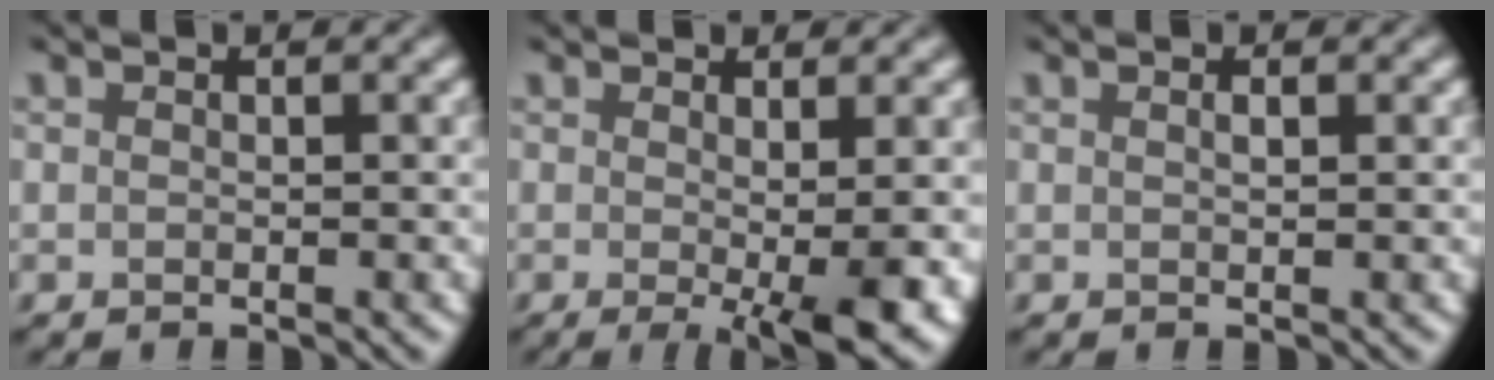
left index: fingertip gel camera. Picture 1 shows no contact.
{"total": 5.7, "force": [-0.6, 1.1, 5.6], "torque": [-0.073, -0.014, -0.009]}
{"total": 0.7, "force": [0.3, 0.1, 0.6], "torque": [-0.012, 0.002, 0.004]}